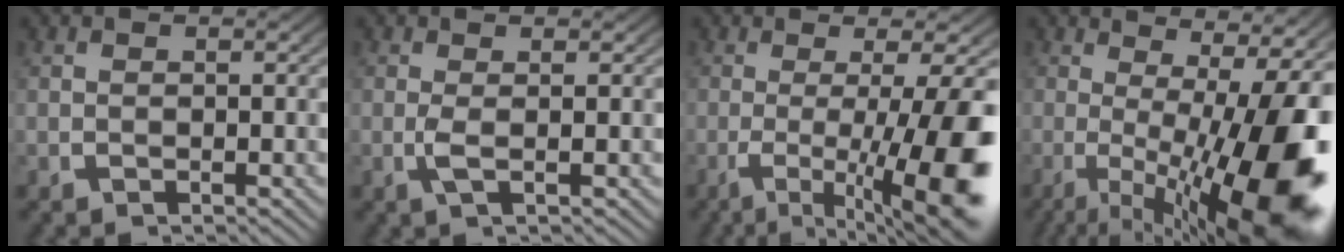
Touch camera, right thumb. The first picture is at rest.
{"total": 1.6, "force": [0.4, 0.3, 1.6], "torque": [-0.046, -0.009, 0.010]}
{"total": 12.6, "force": [-2.2, 5.4, 11.2], "torque": [-0.178, -0.037, -0.010]}
{"total": 16.9, "force": [-2.4, 8.0, 14.7], "torque": [-0.226, -0.052, -0.005]}